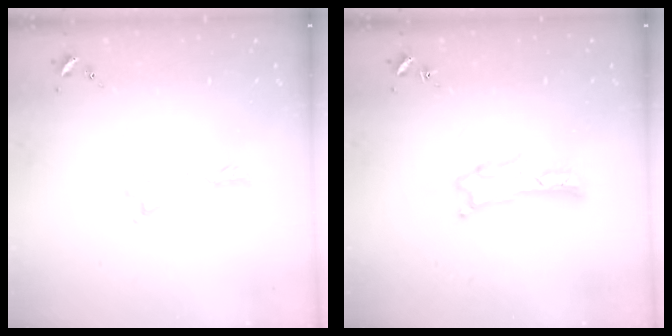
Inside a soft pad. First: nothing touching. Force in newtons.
{"total": 1.7, "press": 1.7, "slide": 0.3}